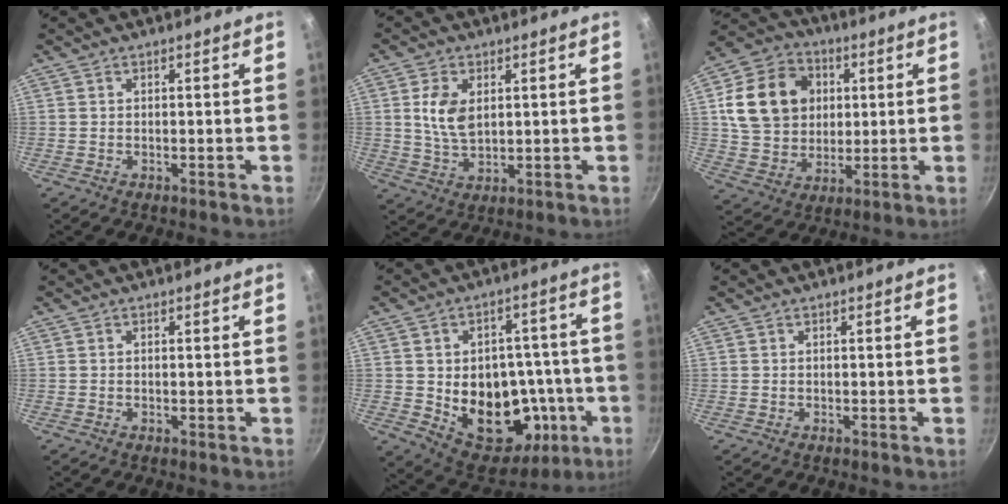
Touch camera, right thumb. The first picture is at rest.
{"total": 7.1, "force": [1.7, 4.4, 5.3], "torque": [-0.094, -0.011, 0.035]}
{"total": 17.1, "force": [3.5, 14.1, 9.0], "torque": [-0.139, 0.006, 0.063]}
{"total": 0.0}
{"total": 21.0, "force": [-3.9, 15.0, 14.2], "torque": [-0.161, 0.018, -0.035]}
{"total": 0.0}